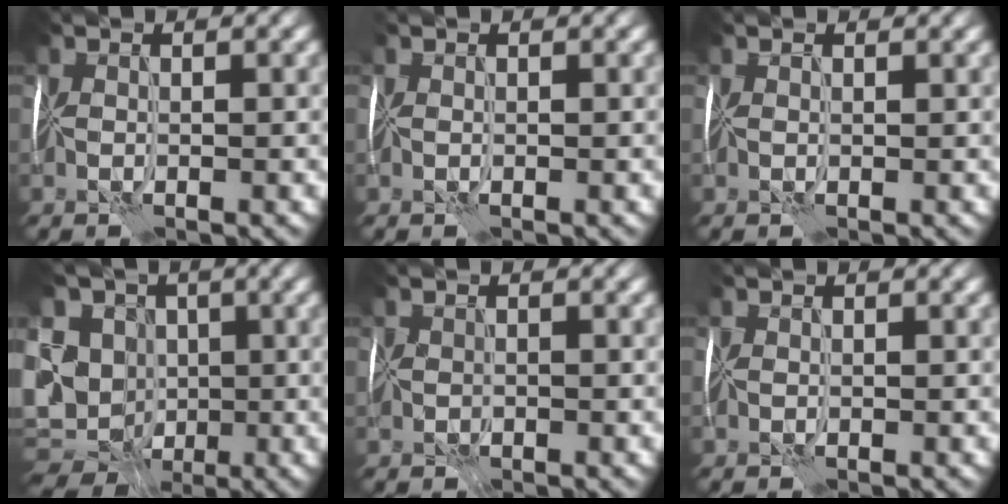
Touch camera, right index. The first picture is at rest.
{"total": 0.0}
{"total": 0.8, "force": [0.4, 0.0, -0.7], "torque": [0.011, 0.009, 0.006]}
{"total": 10.2, "force": [-1.3, 8.9, 4.7], "torque": [-0.102, 0.009, -0.018]}
{"total": 1.4, "force": [-0.2, 0.1, -1.4], "torque": [0.013, 0.012, 0.006]}
{"total": 0.0}